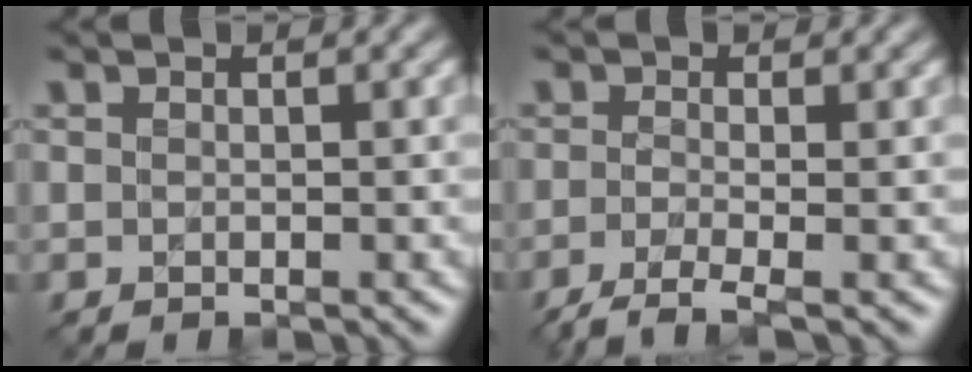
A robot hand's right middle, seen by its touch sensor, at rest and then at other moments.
{"total": 2.6, "force": [-1.5, 0.6, 2.1], "torque": [-0.041, -0.002, -0.041]}